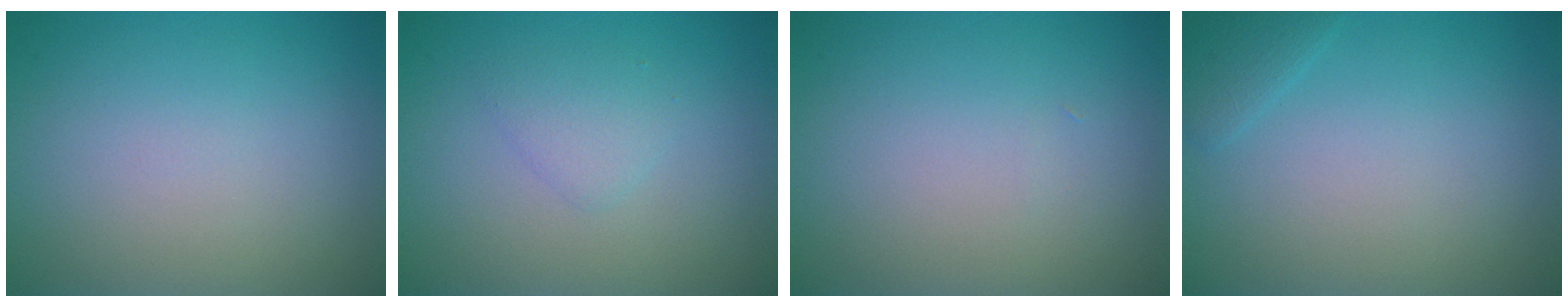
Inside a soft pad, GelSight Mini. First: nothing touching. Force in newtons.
{"total": 1.5, "press": 1.5, "slide": 0.1}
{"total": 0.0}
{"total": 1.2, "press": 1.2, "slide": 0.0}